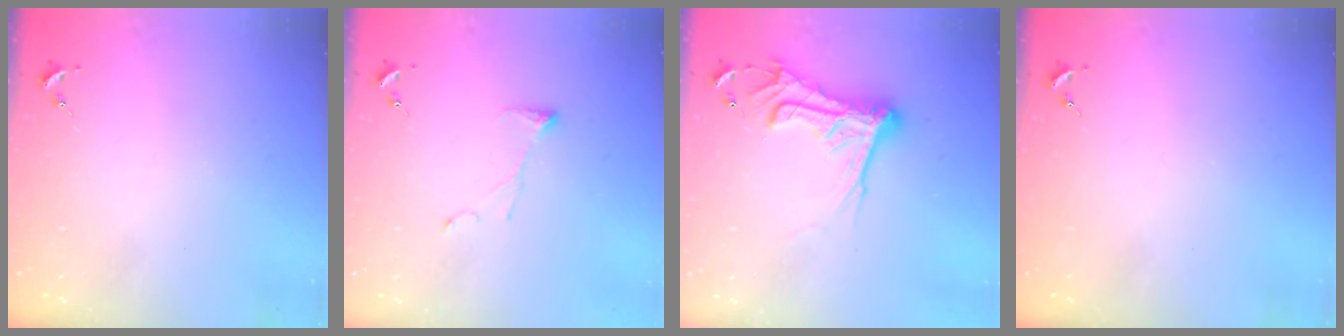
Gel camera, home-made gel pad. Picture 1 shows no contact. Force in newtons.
{"total": 6.3, "press": 6.3, "slide": 0.3}
{"total": 15.5, "press": 15.4, "slide": 1.4}
{"total": 0.0}